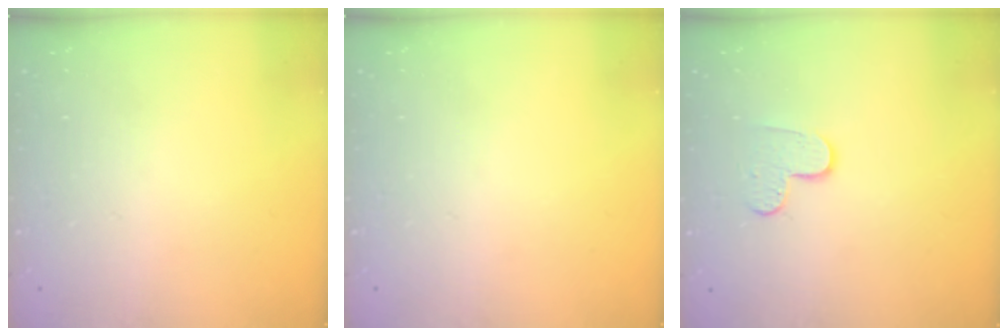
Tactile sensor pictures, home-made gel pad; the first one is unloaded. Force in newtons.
{"total": 0.0}
{"total": 7.4, "press": 7.4, "slide": 0.7}